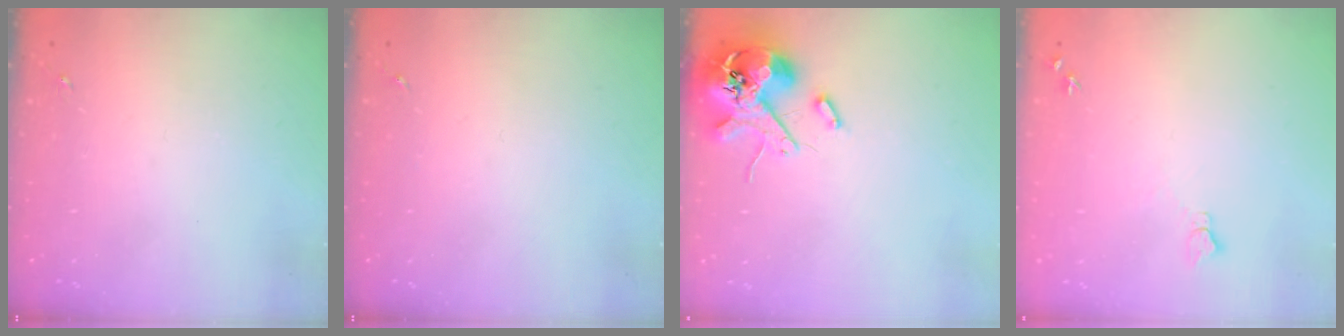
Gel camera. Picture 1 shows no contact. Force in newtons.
{"total": 0.0}
{"total": 12.7, "press": 12.6, "slide": 1.9}
{"total": 4.6, "press": 4.6, "slide": 0.6}